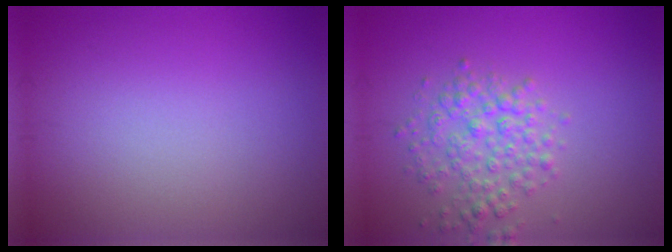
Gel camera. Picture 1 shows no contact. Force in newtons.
{"total": 3.4, "press": 3.4, "slide": 0.1}